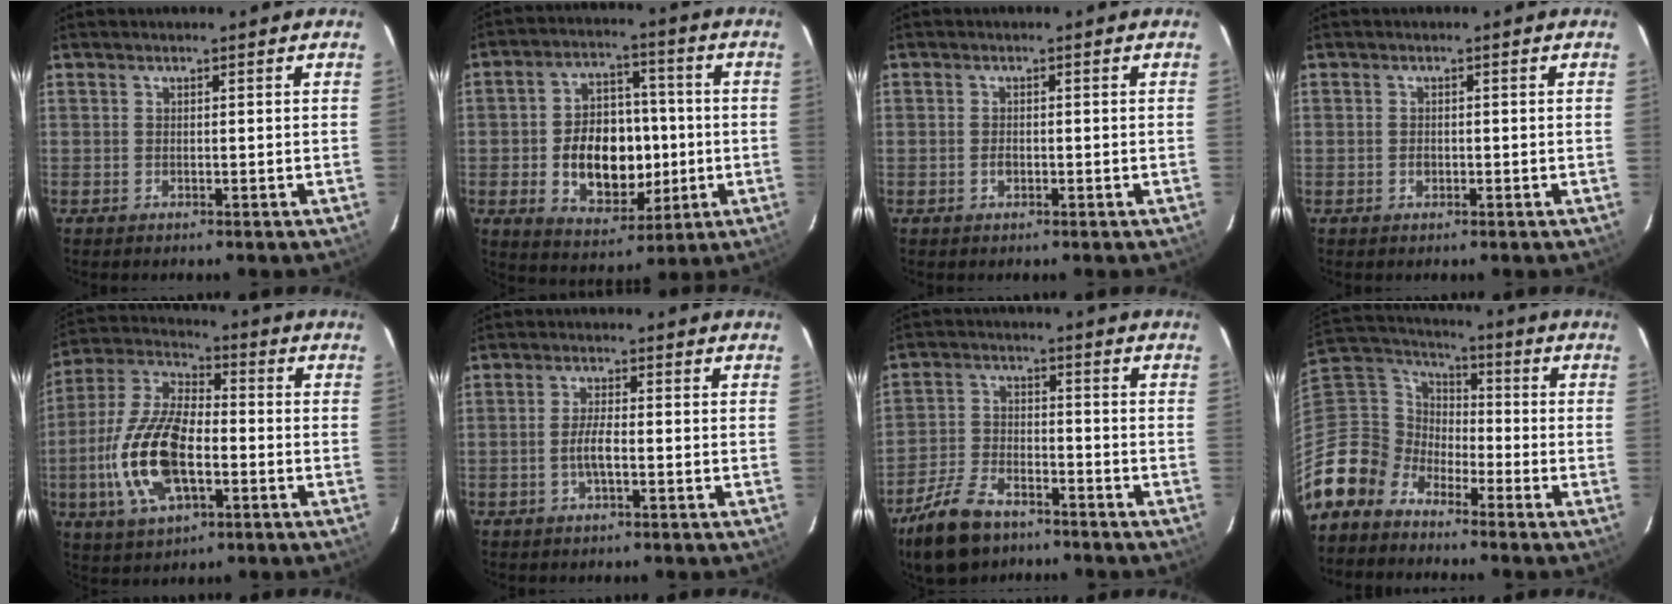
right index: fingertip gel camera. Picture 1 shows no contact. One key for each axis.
{"total": 14.4, "fx": -2.1, "fy": 9.9, "fz": 10.2, "tx": -0.201, "ty": 0.020, "tz": -0.013}
{"total": 1.2, "fx": -0.4, "fy": 0.9, "fz": 0.8, "tx": -0.013, "ty": 0.003, "tz": -0.006}
{"total": 1.1, "fx": -0.3, "fy": 0.9, "fz": 0.4, "tx": -0.004, "ty": 0.003, "tz": -0.002}
{"total": 17.3, "fx": -4.3, "fy": 8.1, "fz": 14.7, "tx": -0.317, "ty": 0.000, "tz": -0.080}
{"total": 3.5, "fx": -1.0, "fy": 0.7, "fz": 3.2, "tx": -0.066, "ty": 0.002, "tz": -0.018}
{"total": 12.7, "fx": -9.3, "fy": 5.6, "fz": 6.6, "tx": -0.160, "ty": -0.007, "tz": -0.176}
{"total": 11.0, "fx": -8.1, "fy": 7.3, "fz": 1.1, "tx": -0.059, "ty": 0.034, "tz": -0.178}